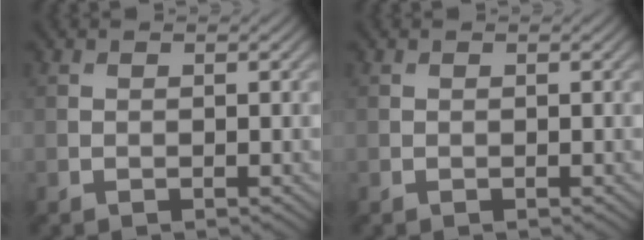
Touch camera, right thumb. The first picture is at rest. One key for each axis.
{"total": 0.0}